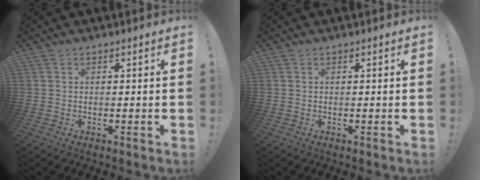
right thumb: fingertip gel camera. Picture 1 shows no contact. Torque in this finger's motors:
{"motor_torque": [-0.10, 0.10, -0.07, 0.17, 0.01]}